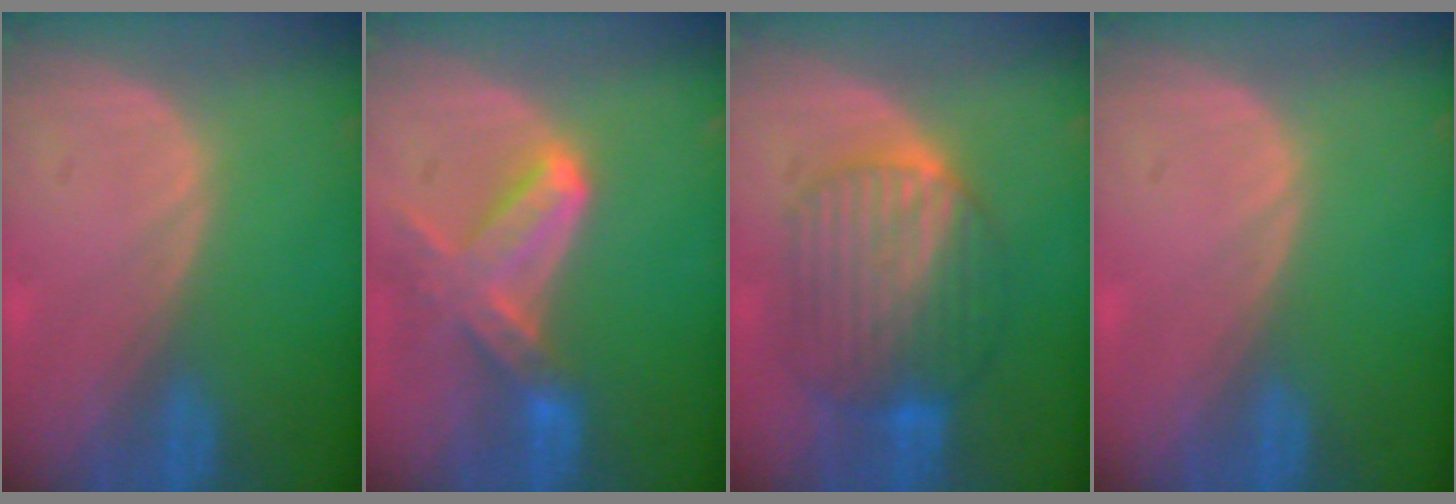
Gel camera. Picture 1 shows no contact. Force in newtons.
{"total": 7.2, "press": 6.7, "slide": 2.8}
{"total": 9.5, "press": 9.4, "slide": 0.9}
{"total": 0.0}